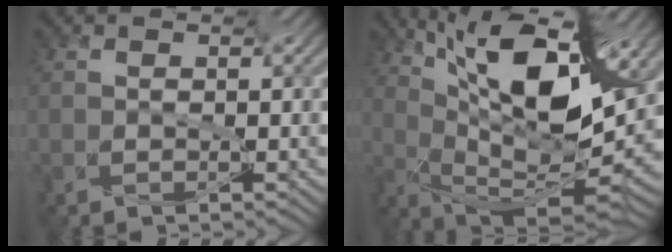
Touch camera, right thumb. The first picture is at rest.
{"total": 12.4, "force": [6.0, 1.8, 10.7], "torque": [-0.203, 0.004, 0.119]}